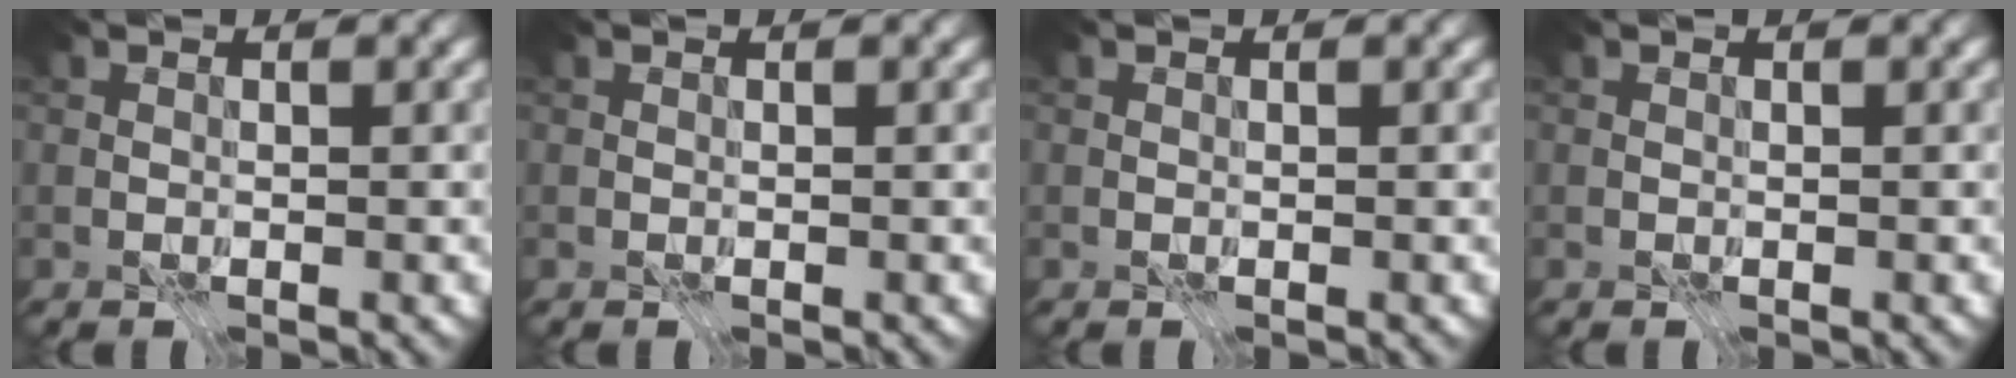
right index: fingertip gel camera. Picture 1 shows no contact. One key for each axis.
{"total": 0.0}
{"total": 0.0}
{"total": 0.0}